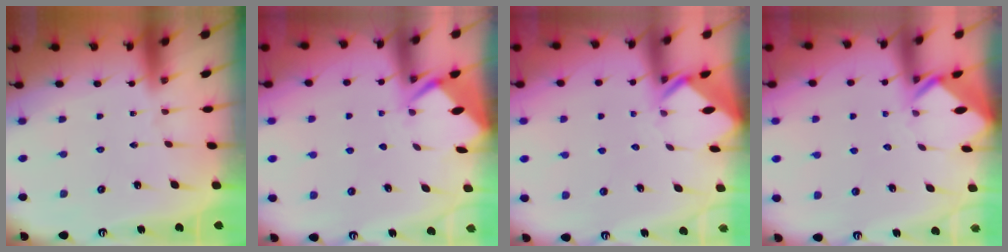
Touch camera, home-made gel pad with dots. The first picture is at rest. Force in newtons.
{"total": 2.7, "press": 2.7, "slide": 0.4}
{"total": 2.8, "press": 2.8, "slide": 0.2}
{"total": 2.8, "press": 2.8, "slide": 0.2}